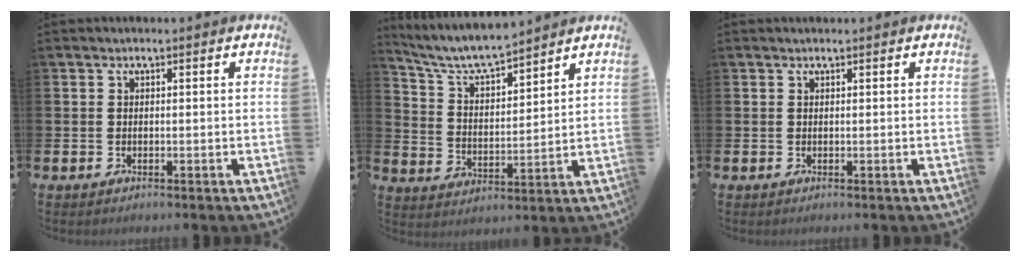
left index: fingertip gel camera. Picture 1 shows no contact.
{"total": 6.7, "force": [6.2, 0.8, 2.2], "torque": [-0.072, -0.040, 0.107]}
{"total": 0.0}